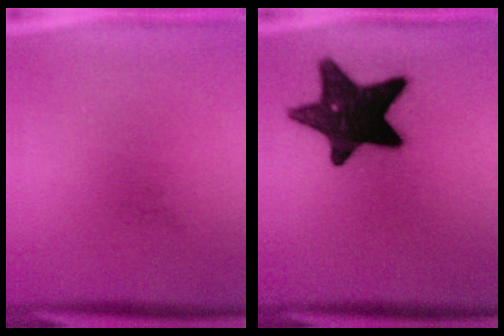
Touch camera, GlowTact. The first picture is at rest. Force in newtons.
{"total": 17.0}